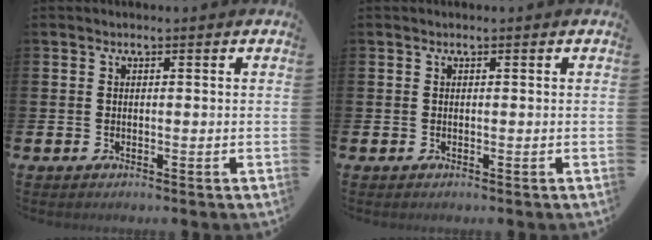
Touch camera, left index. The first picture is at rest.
{"total": 0.0}